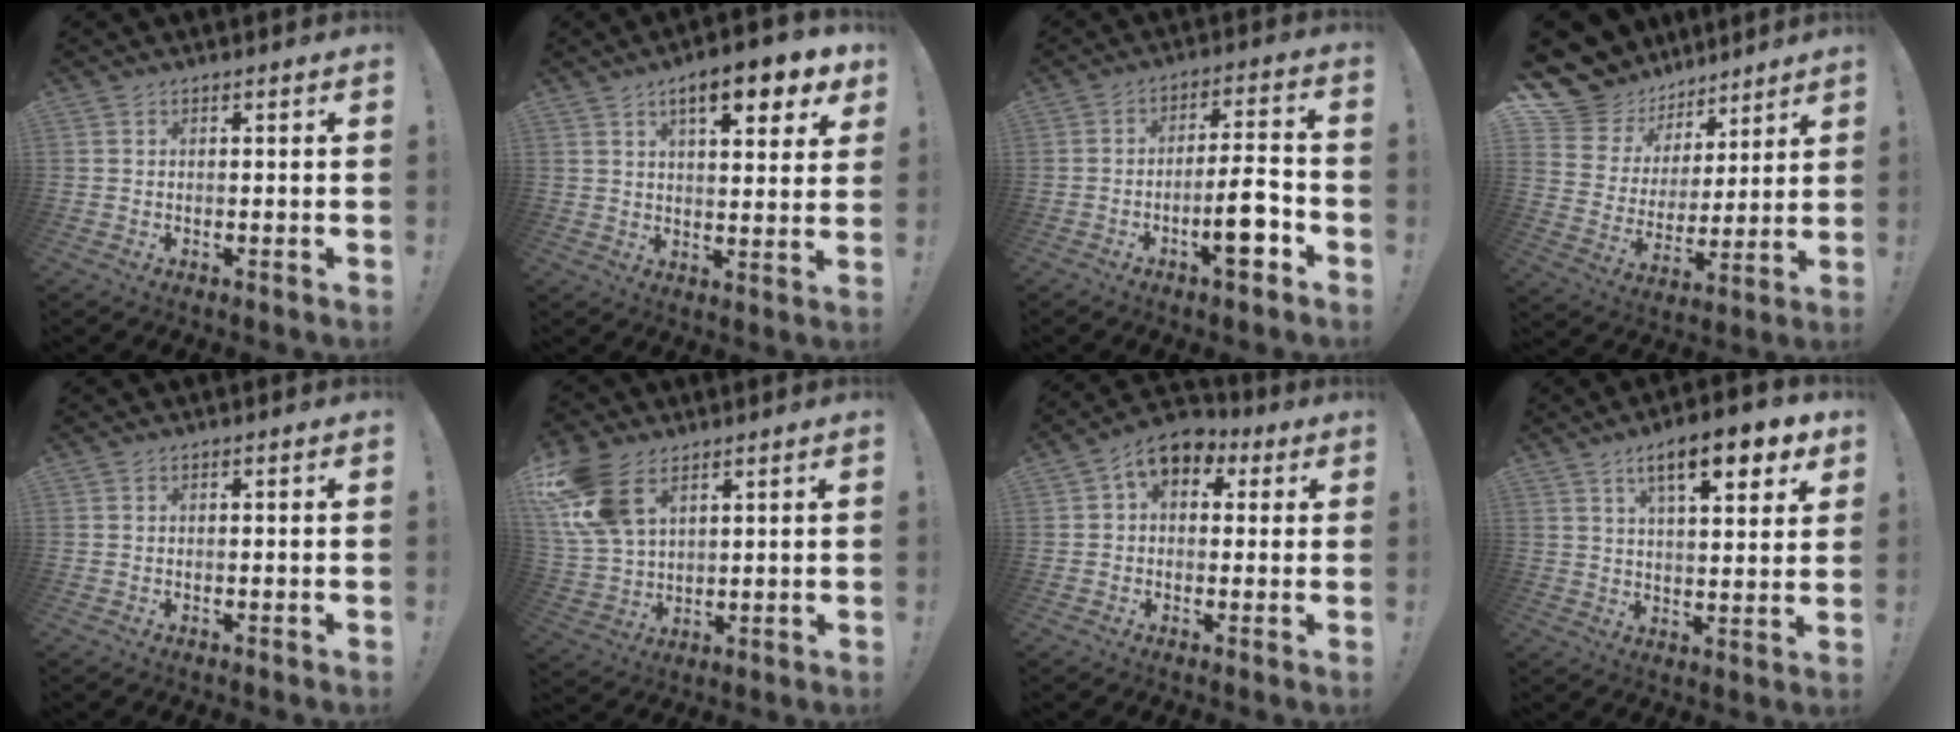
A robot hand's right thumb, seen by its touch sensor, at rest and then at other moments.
{"total": 11.2, "force": [6.3, 3.2, 8.7], "torque": [-0.123, -0.028, 0.098]}
{"total": 11.6, "force": [-5.1, 2.9, 10.1], "torque": [-0.145, 0.021, -0.087]}
{"total": 13.1, "force": [9.3, 9.0, 2.1], "torque": [-0.052, -0.074, 0.191]}
{"total": 0.0}
{"total": 14.8, "force": [8.0, 8.8, 8.8], "torque": [-0.178, -0.034, 0.154]}
{"total": 7.9, "force": [3.2, 5.6, 4.6], "torque": [-0.069, -0.007, 0.065]}
{"total": 13.4, "force": [7.1, 3.9, 10.6], "torque": [-0.159, -0.027, 0.109]}